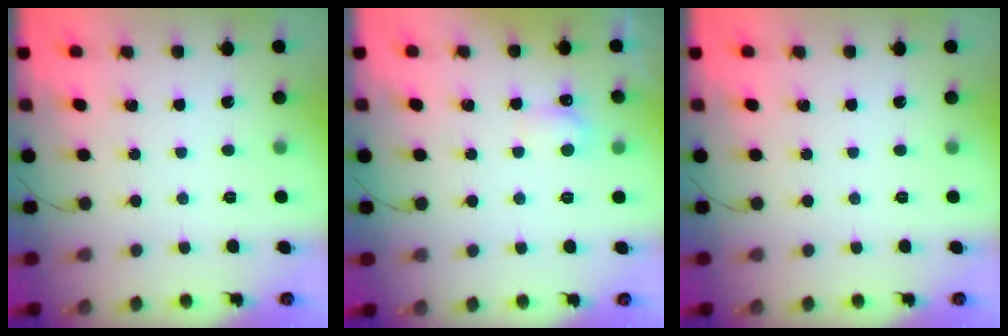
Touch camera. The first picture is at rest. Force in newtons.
{"total": 4.2, "press": 4.1, "slide": 1.0}
{"total": 0.0}